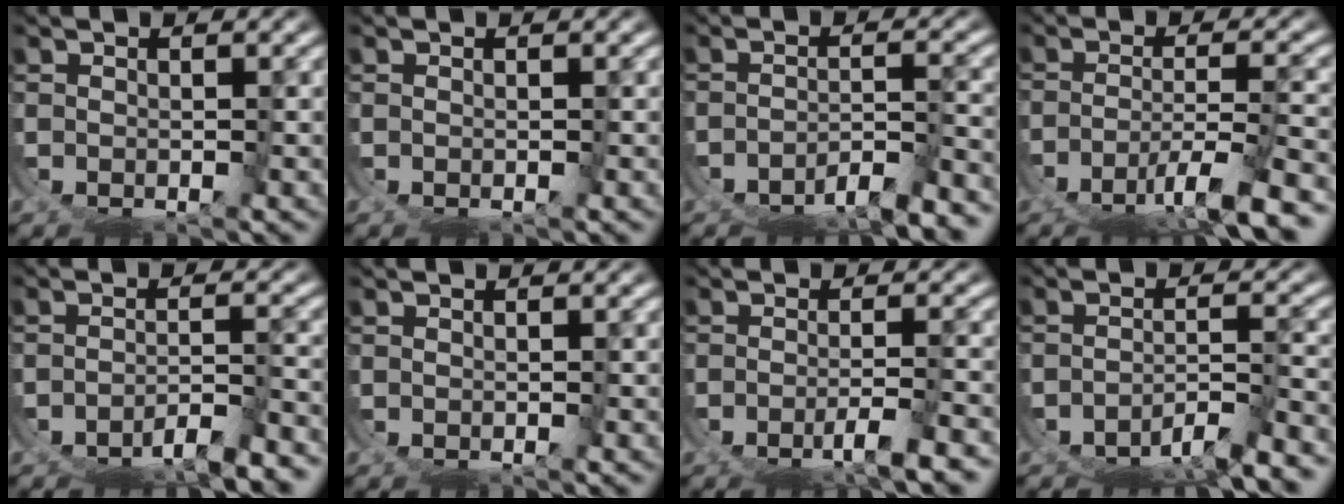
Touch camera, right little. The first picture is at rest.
{"total": 0.0}
{"total": 5.7, "force": [-4.5, 2.5, 2.3], "torque": [-0.045, -0.023, -0.064]}
{"total": 5.9, "force": [-3.8, 0.6, 4.4], "torque": [-0.073, -0.020, -0.043]}
{"total": 5.0, "force": [-3.9, 2.1, 2.3], "torque": [-0.043, -0.021, -0.054]}
{"total": 0.0}
{"total": 3.1, "force": [-1.9, -0.4, 2.4], "torque": [-0.039, -0.014, -0.019]}
{"total": 5.0, "force": [-3.9, 2.0, 2.3], "torque": [-0.041, -0.018, -0.056]}